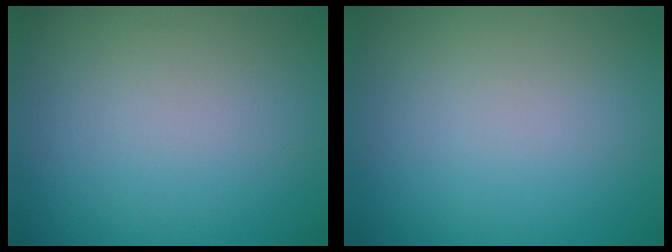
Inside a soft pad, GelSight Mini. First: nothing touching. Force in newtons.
{"total": 0.0}